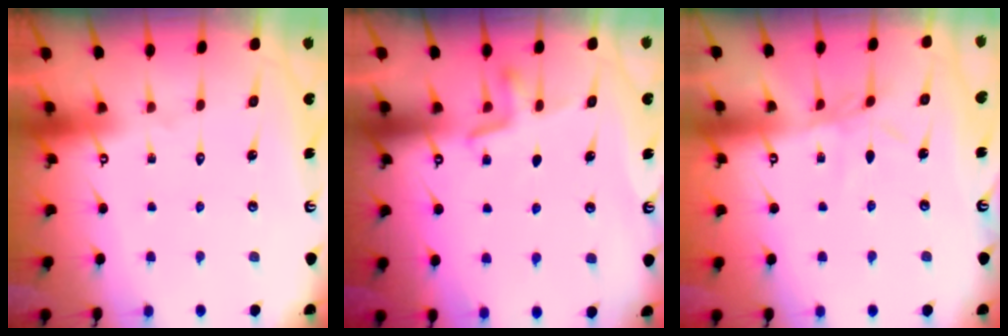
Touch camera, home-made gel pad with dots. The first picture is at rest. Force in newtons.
{"total": 3.0, "press": 2.9, "slide": 0.8}
{"total": 4.1, "press": 4.1, "slide": 0.4}